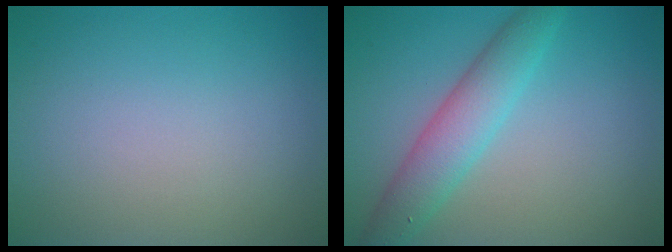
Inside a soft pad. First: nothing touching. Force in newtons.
{"total": 4.4, "press": 4.4, "slide": 0.1}